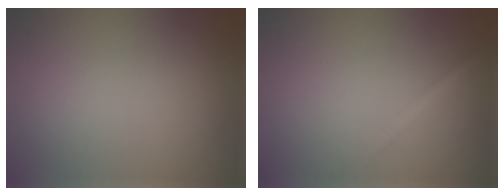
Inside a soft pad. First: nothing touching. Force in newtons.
{"total": 1.6, "press": 1.6, "slide": 0.0}